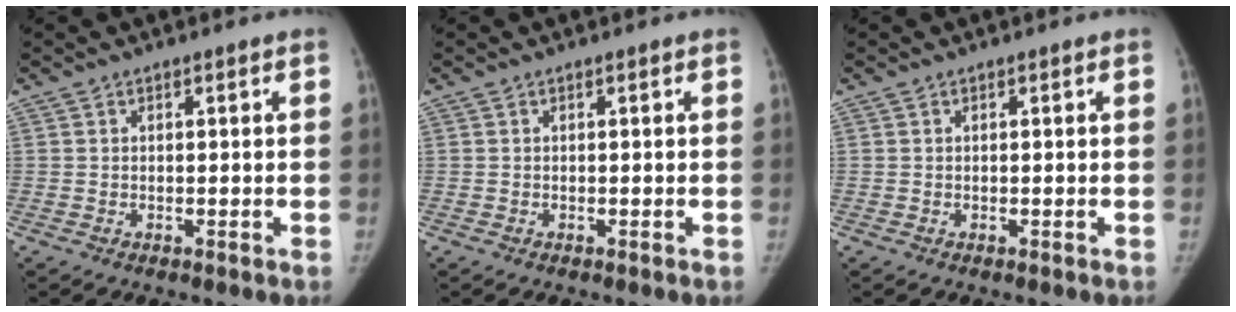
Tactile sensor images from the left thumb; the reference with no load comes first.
{"total": 0.0}
{"total": 0.0}